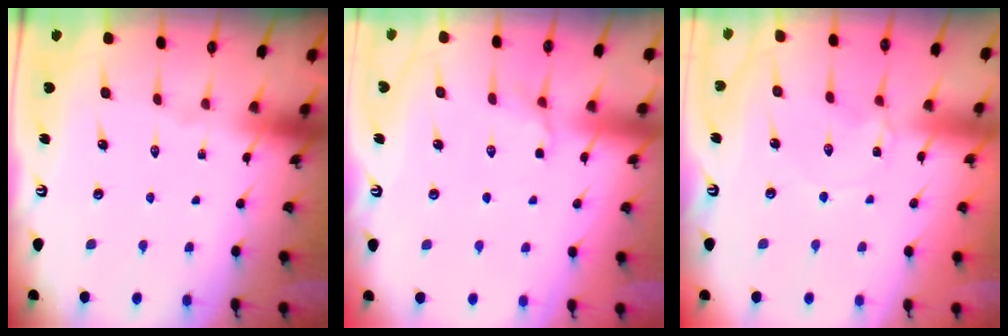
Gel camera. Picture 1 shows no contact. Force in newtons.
{"total": 4.5, "press": 4.3, "slide": 1.4}
{"total": 2.2, "press": 2.2, "slide": 0.1}